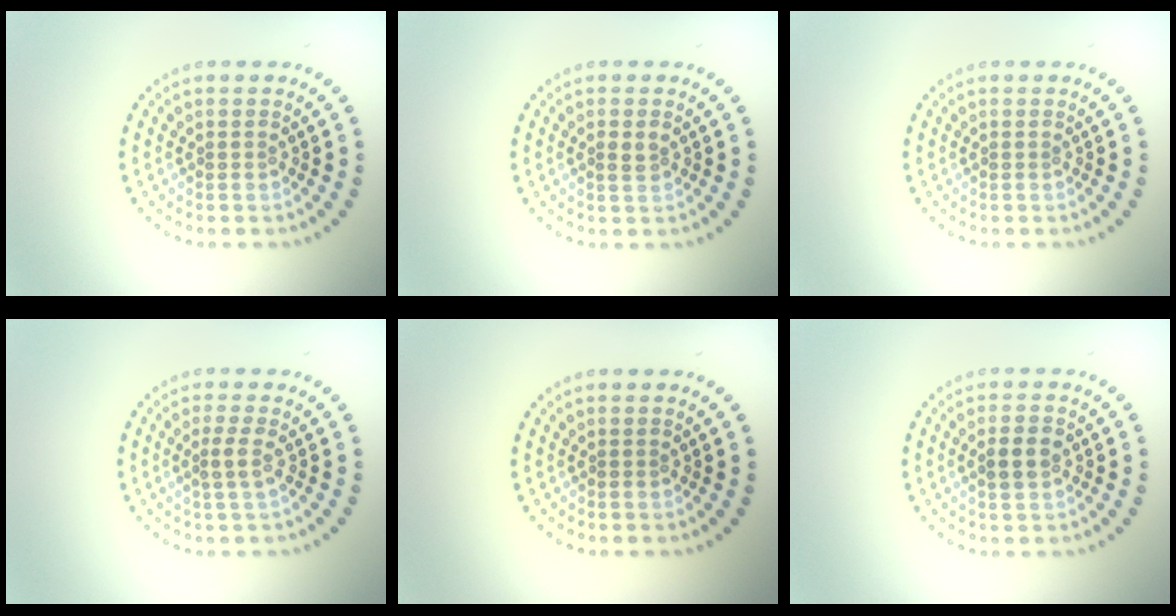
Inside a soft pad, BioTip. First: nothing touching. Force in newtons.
{"total": 1.1, "press": 1.1, "slide": 0.3}
{"total": 0.0}
{"total": 1.6, "press": 1.2, "slide": 1.0}
{"total": 0.0}
{"total": 2.2, "press": 2.2, "slide": 0.3}